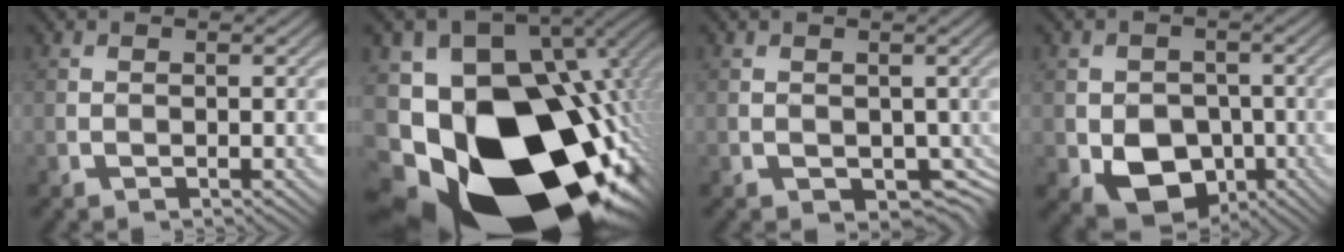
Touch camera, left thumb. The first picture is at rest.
{"total": 21.9, "force": [-9.1, 14.6, 13.6], "torque": [-0.252, -0.040, -0.114]}
{"total": 2.9, "force": [-0.1, 2.4, 1.7], "torque": [-0.040, -0.017, 0.001]}
{"total": 6.7, "force": [-2.5, 5.2, 3.4], "torque": [-0.068, -0.017, -0.048]}